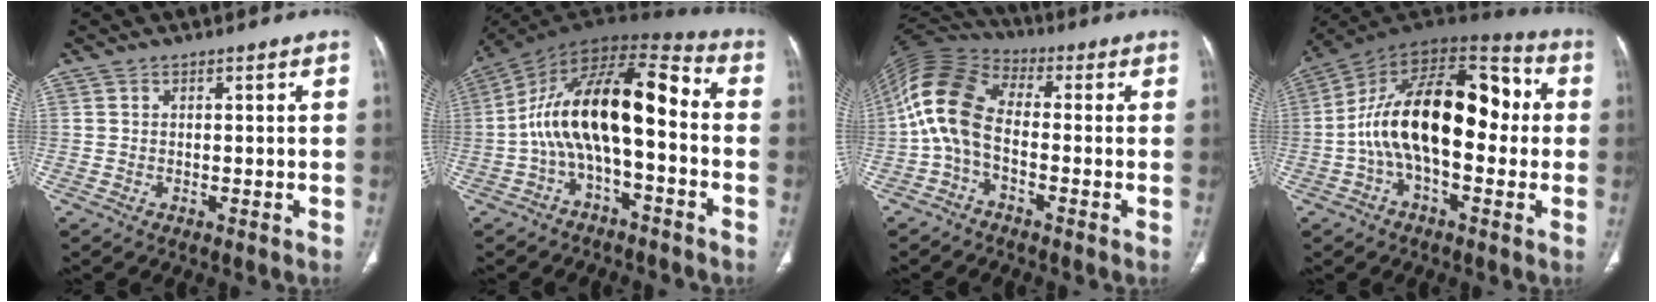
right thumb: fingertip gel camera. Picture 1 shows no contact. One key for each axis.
{"total": 17.1, "fx": -2.4, "fy": 7.4, "fz": 15.2, "tx": -0.256, "ty": 0.080, "tz": -0.049}
{"total": 11.7, "fx": -1.6, "fy": 6.9, "fz": 9.4, "tx": -0.192, "ty": 0.037, "tz": -0.046}
{"total": 22.3, "fx": -0.3, "fy": 11.7, "fz": 18.9, "tx": -0.296, "ty": 0.054, "tz": -0.015}